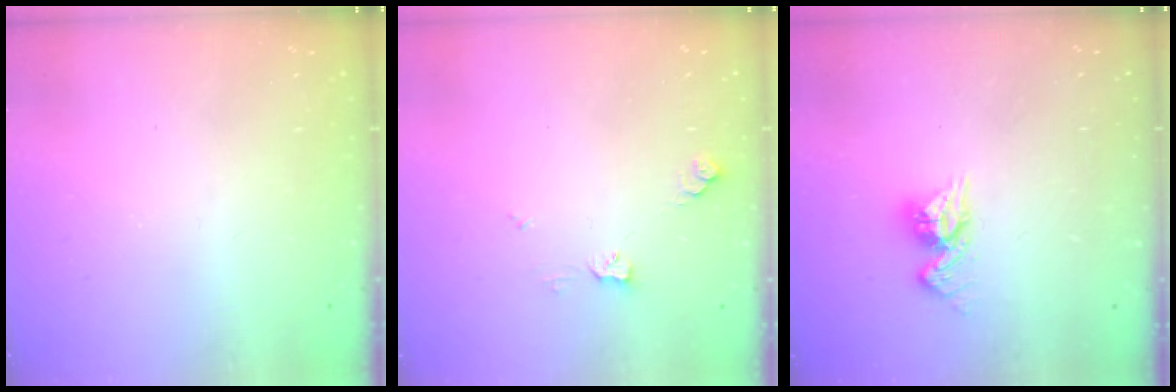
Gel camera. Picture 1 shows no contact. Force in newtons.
{"total": 5.7, "press": 5.6, "slide": 0.9}
{"total": 8.9, "press": 8.9, "slide": 0.6}